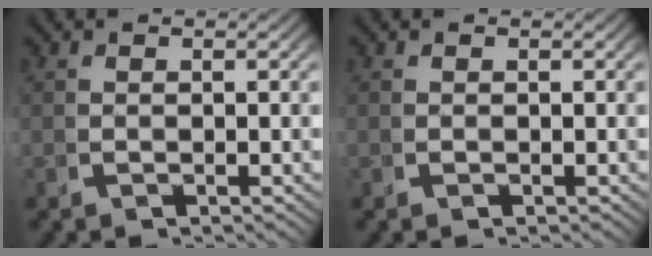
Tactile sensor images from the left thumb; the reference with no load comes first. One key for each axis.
{"total": 0.0}